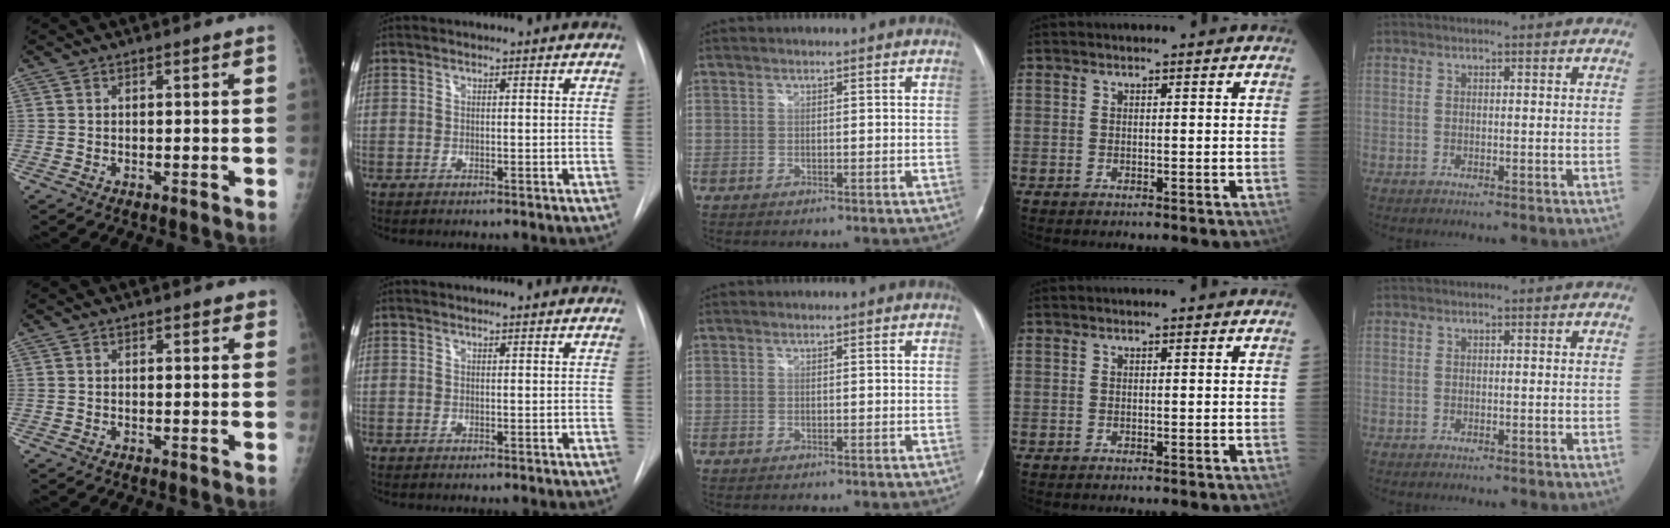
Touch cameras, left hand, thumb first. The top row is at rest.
{"thumb": {"total": 1.4, "force": [1.0, 0.7, 0.7], "torque": [0.005, -0.003, 0.007]}, "index": {"total": 1.8, "force": [1.8, 0.3, 0.2], "torque": [-0.008, 0.010, 0.017]}}